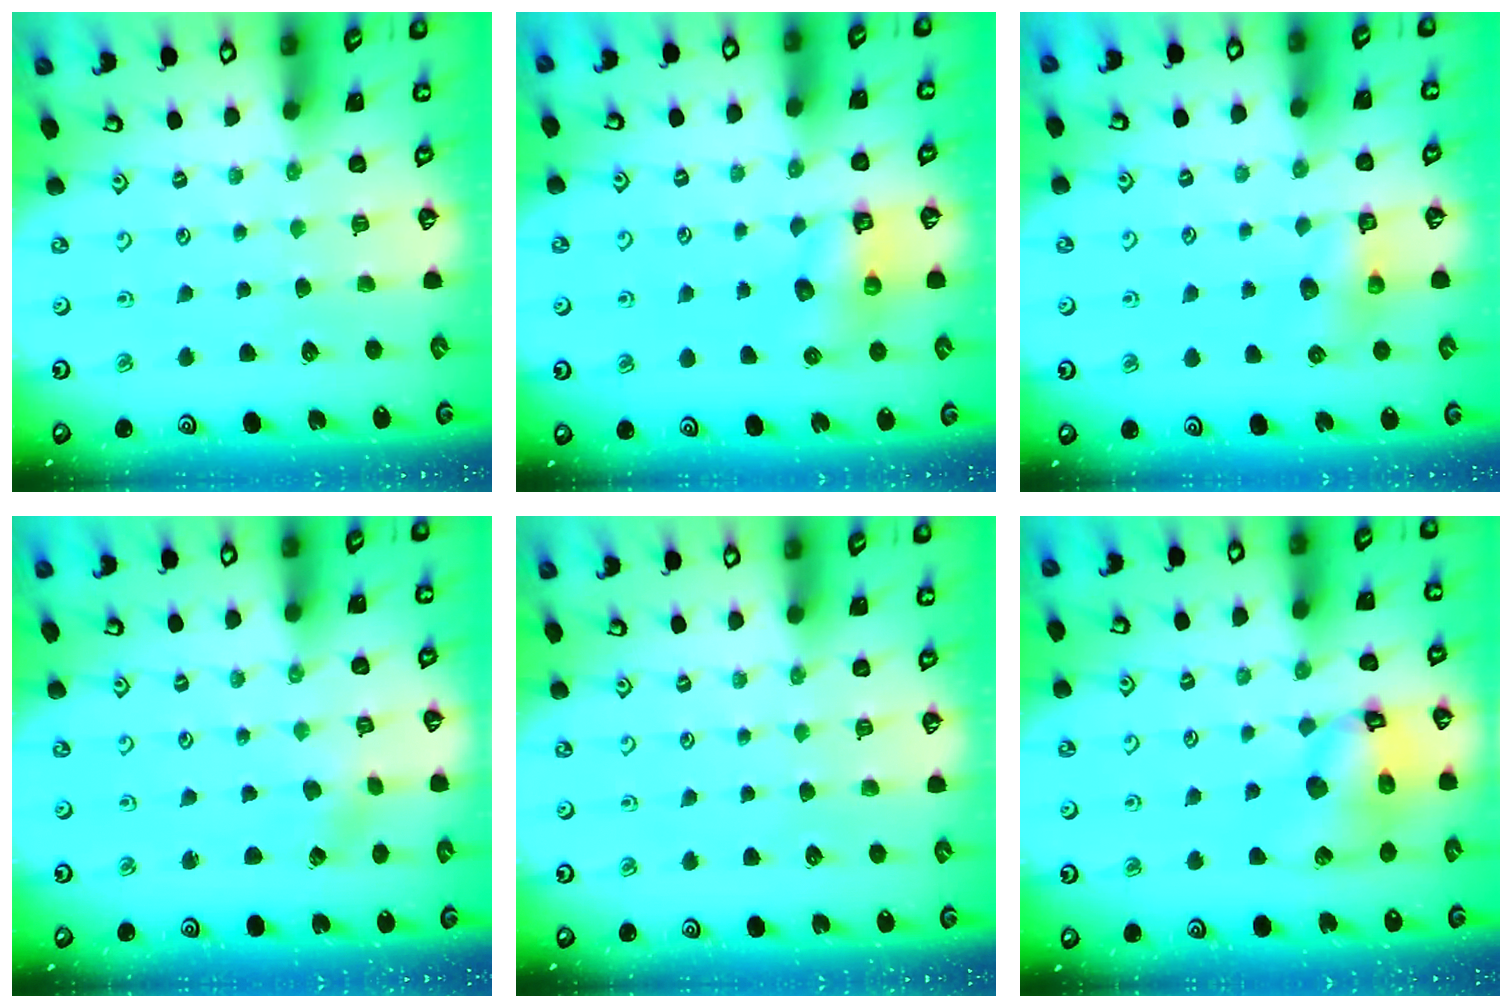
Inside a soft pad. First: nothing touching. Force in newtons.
{"total": 9.2, "press": 9.2, "slide": 0.4}
{"total": 7.4, "press": 7.4, "slide": 0.2}
{"total": 0.6, "press": 0.5, "slide": 0.1}
{"total": 0.0}
{"total": 14.8, "press": 14.7, "slide": 1.7}